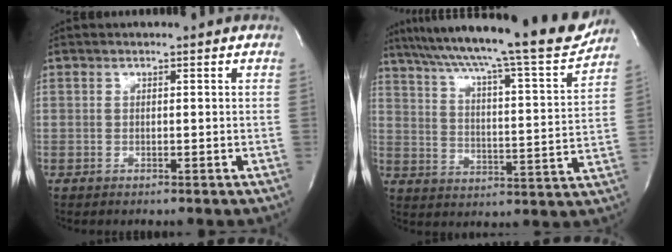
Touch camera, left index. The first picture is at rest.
{"total": 25.1, "force": [21.9, 1.2, 12.2], "torque": [-0.203, -0.028, 0.301]}